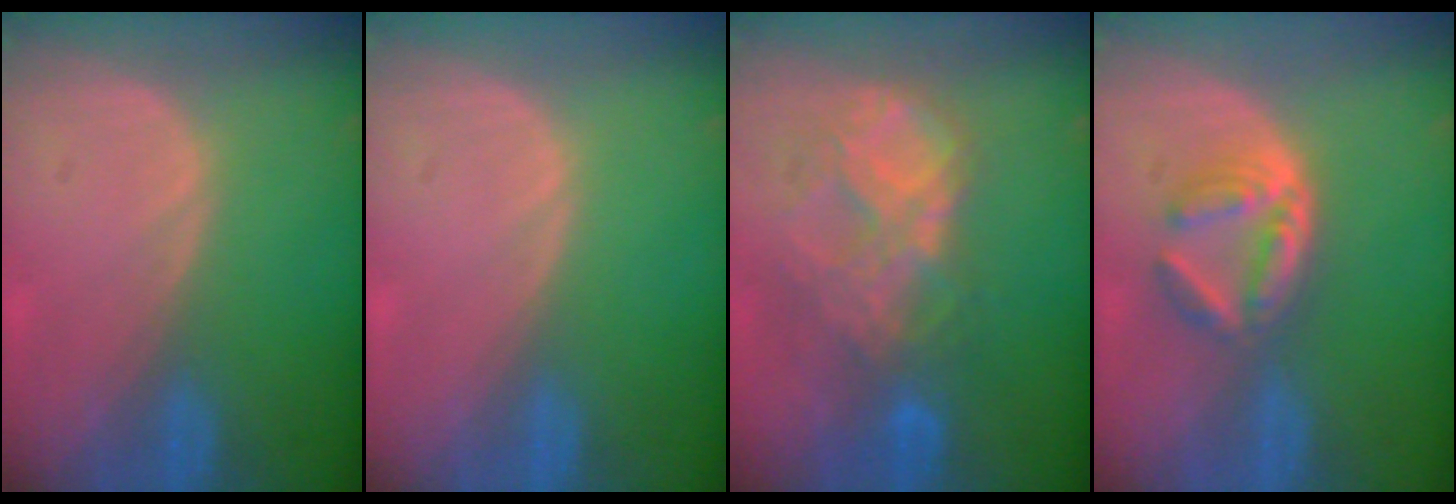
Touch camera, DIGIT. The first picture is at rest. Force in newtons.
{"total": 0.0}
{"total": 9.0, "press": 7.7, "slide": 4.6}
{"total": 6.3, "press": 5.4, "slide": 3.1}